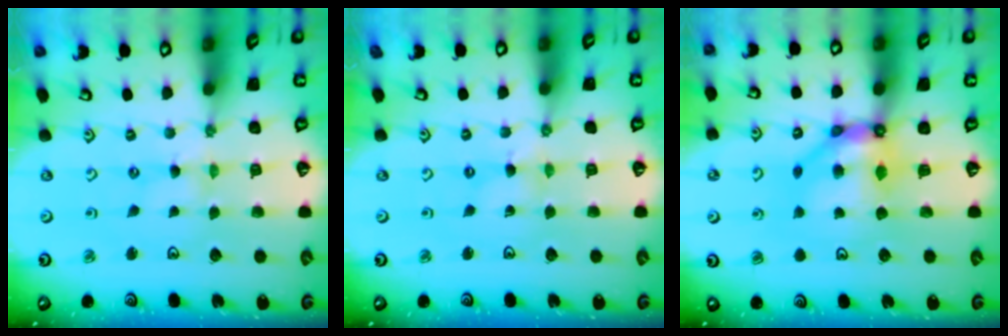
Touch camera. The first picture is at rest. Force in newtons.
{"total": 0.9, "press": 0.9, "slide": 0.2}
{"total": 9.0, "press": 9.0, "slide": 0.8}